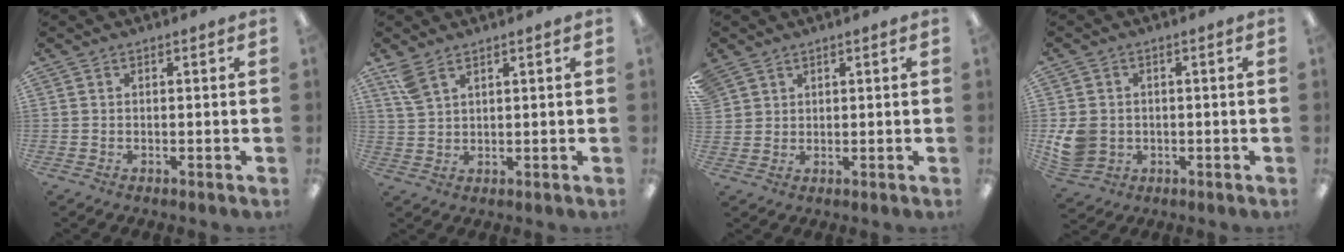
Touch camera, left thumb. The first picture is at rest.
{"total": 4.9, "force": [3.3, 2.1, 2.9], "torque": [-0.064, -0.005, 0.063]}
{"total": 3.0, "force": [2.1, 2.1, 0.1], "torque": [-0.009, -0.001, 0.042]}
{"total": 7.3, "force": [-0.7, 6.4, 3.4], "torque": [-0.081, 0.011, -0.009]}